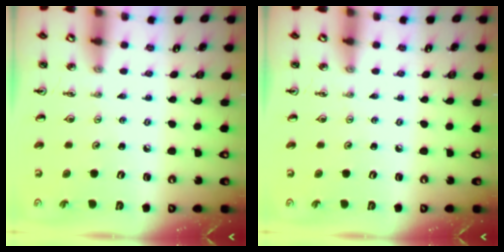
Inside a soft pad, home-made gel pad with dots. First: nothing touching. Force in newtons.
{"total": 0.0}